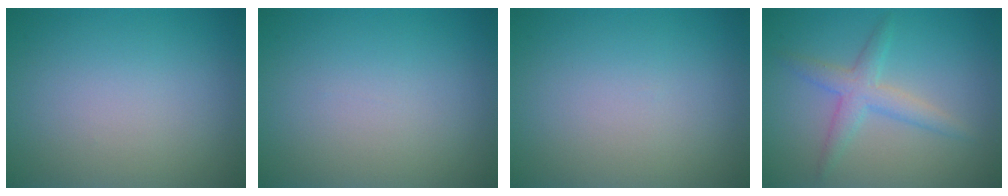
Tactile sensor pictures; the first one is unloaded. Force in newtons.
{"total": 0.0}
{"total": 0.0}
{"total": 3.0, "press": 3.0, "slide": 0.2}